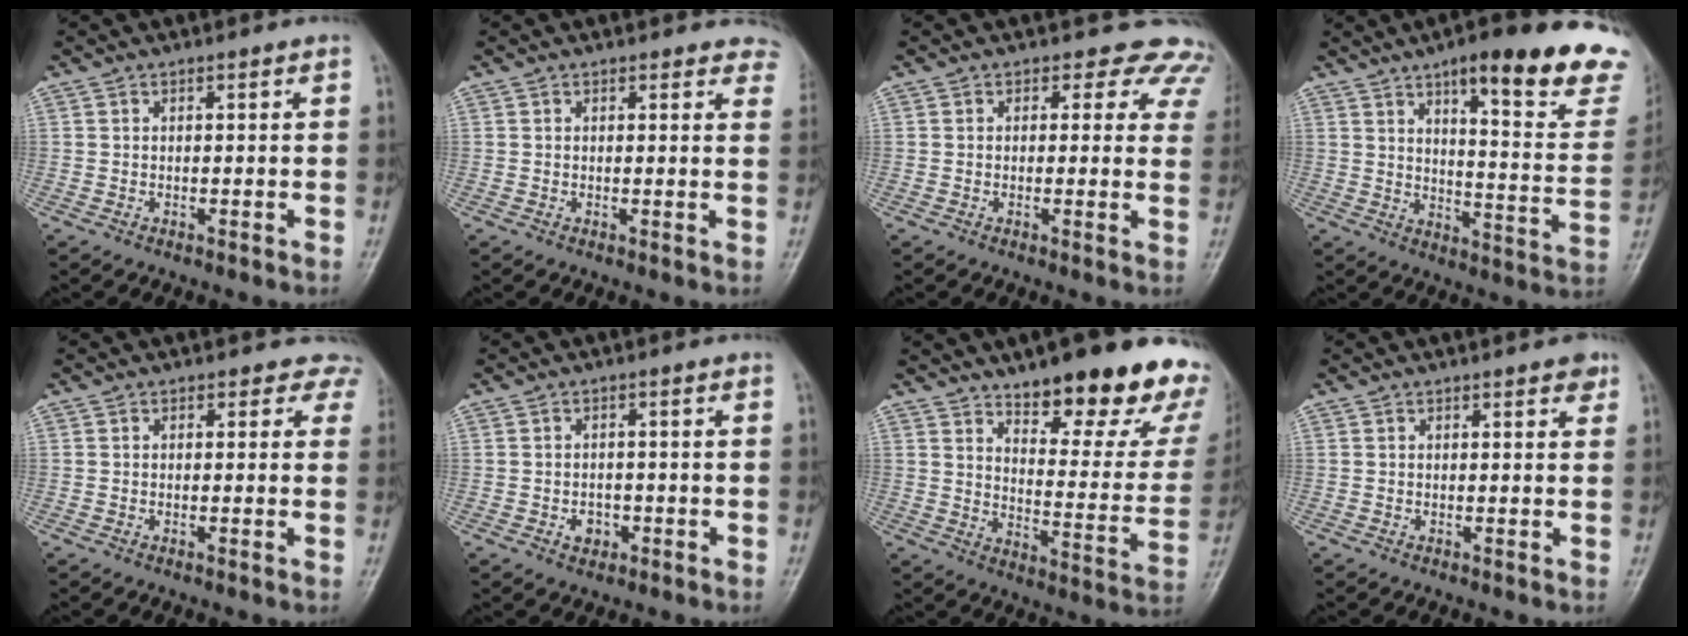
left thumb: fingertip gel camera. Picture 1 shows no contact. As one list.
[{"total": 5.3, "force": [4.7, 2.4, 0.5], "torque": [0.042, -0.015, 0.024]}, {"total": 8.4, "force": [6.8, 4.7, 1.4], "torque": [0.041, -0.021, 0.043]}, {"total": 24.1, "force": [15.4, 6.4, 17.5], "torque": [-0.187, -0.066, 0.198]}, {"total": 3.4, "force": [2.5, 2.3, 0.4], "torque": [0.032, -0.009, 0.002]}, {"total": 2.8, "force": [-1.1, 2.2, 1.4], "torque": [-0.009, 0.004, -0.014]}, {"total": 24.3, "force": [16.5, 7.9, 16.1], "torque": [-0.166, -0.095, 0.221]}, {"total": 2.0, "force": [1.3, 0.9, 1.2], "torque": [-0.003, -0.004, 0.011]}]